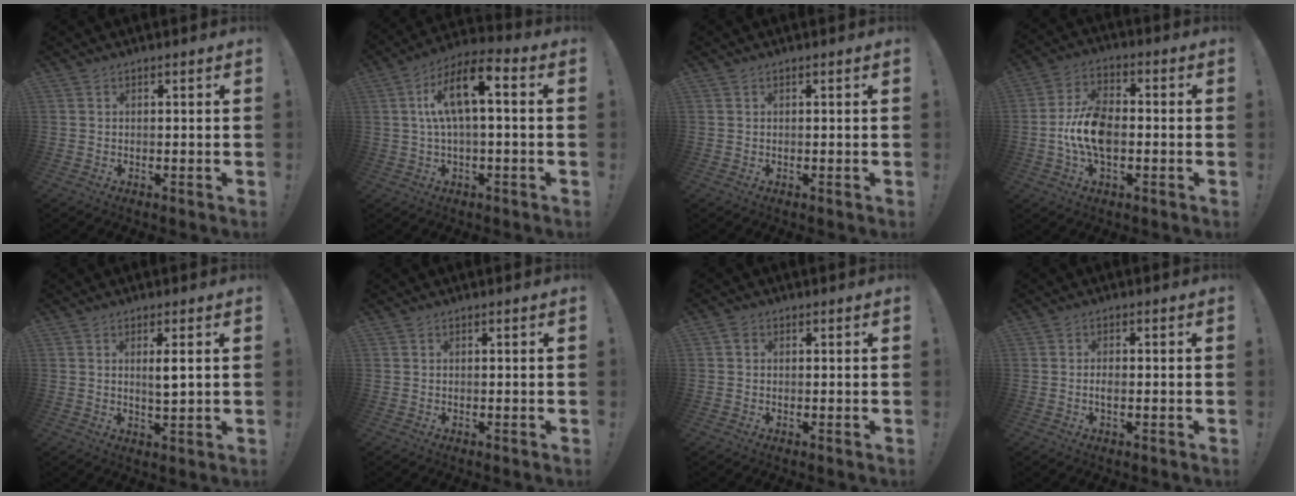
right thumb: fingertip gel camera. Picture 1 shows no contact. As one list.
[{"total": 12.8, "force": [2.3, 4.5, 11.7], "torque": [-0.215, 0.008, 0.038]}, {"total": 0.0}, {"total": 12.7, "force": [-2.7, 7.5, 9.8], "torque": [-0.186, 0.012, -0.047]}, {"total": 3.7, "force": [1.2, 0.5, 3.5], "torque": [-0.045, -0.014, 0.014]}, {"total": 0.0}, {"total": 1.5, "force": [0.3, 1.3, 0.7], "torque": [-0.012, 0.004, 0.004]}, {"total": 2.0, "force": [-0.7, 0.8, 1.7], "torque": [-0.038, 0.007, -0.011]}]